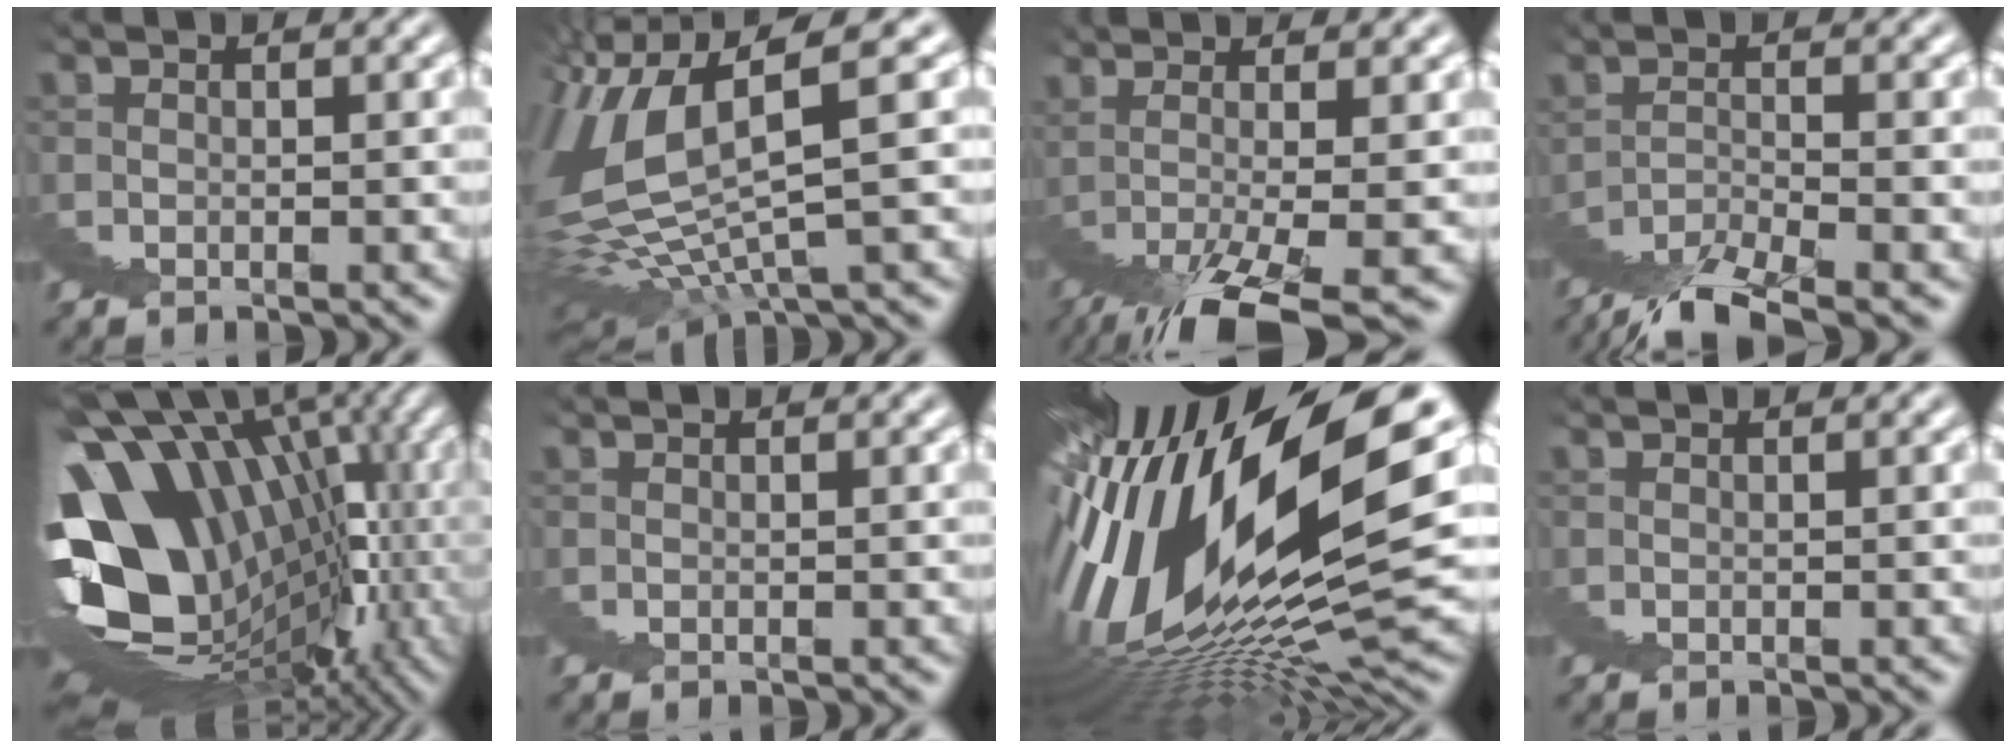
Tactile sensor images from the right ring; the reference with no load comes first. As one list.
[{"total": 5.5, "force": [2.4, 1.5, 4.8], "torque": [-0.109, -0.008, 0.051]}, {"total": 4.6, "force": [0.1, -1.5, 4.4], "torque": [-0.070, 0.011, 0.003]}, {"total": 2.8, "force": [-0.8, -1.1, 2.5], "torque": [-0.040, 0.011, -0.019]}, {"total": 26.5, "force": [0.0, 15.1, 21.7], "torque": [-0.266, -0.006, 0.004]}, {"total": 0.0}, {"total": 15.2, "force": [2.6, 5.1, 14.1], "torque": [-0.183, 0.031, 0.037]}, {"total": 0.0}]